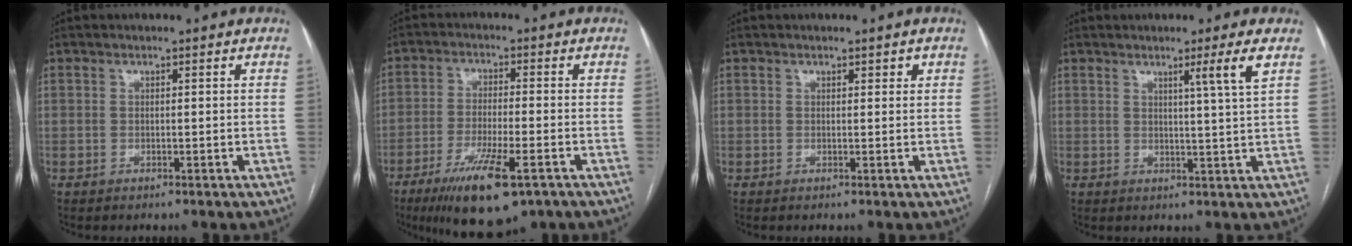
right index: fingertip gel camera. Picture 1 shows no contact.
{"total": 12.2, "force": [-7.1, 2.3, 9.6], "torque": [-0.168, -0.027, -0.112]}
{"total": 1.0, "force": [0.6, 0.5, 0.6], "torque": [-0.005, 0.003, 0.007]}
{"total": 4.2, "force": [2.1, -1.5, 3.3], "torque": [-0.053, -0.014, 0.039]}